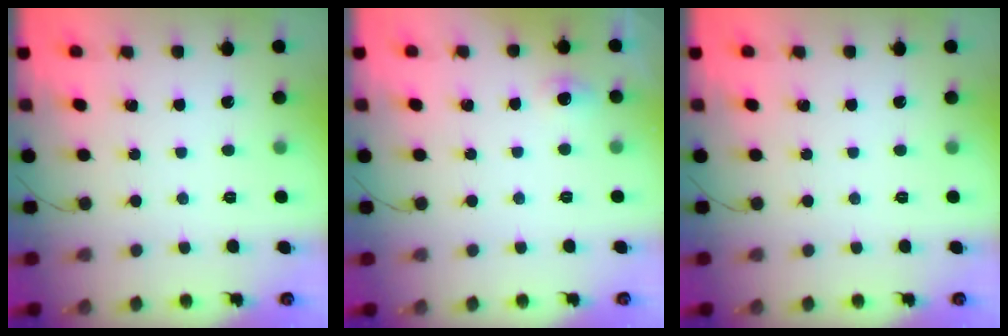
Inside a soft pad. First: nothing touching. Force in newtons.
{"total": 11.7, "press": 4.5, "slide": 10.8}
{"total": 0.0}